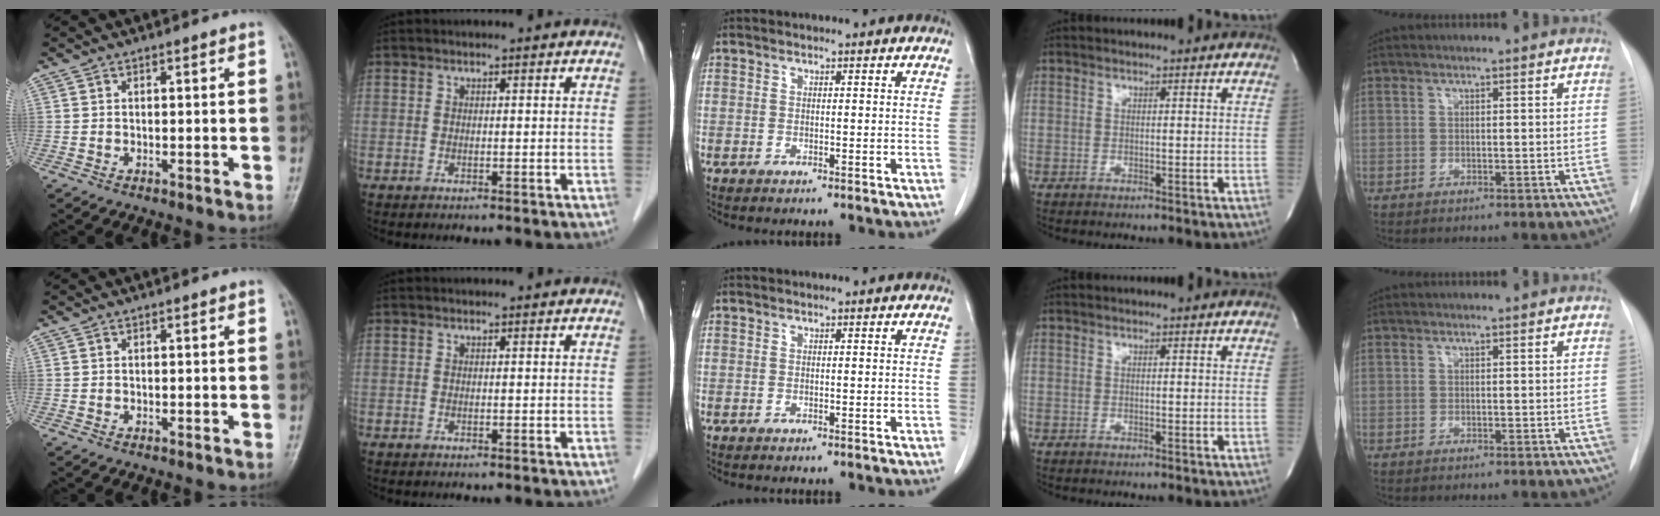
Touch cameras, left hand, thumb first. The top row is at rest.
{}